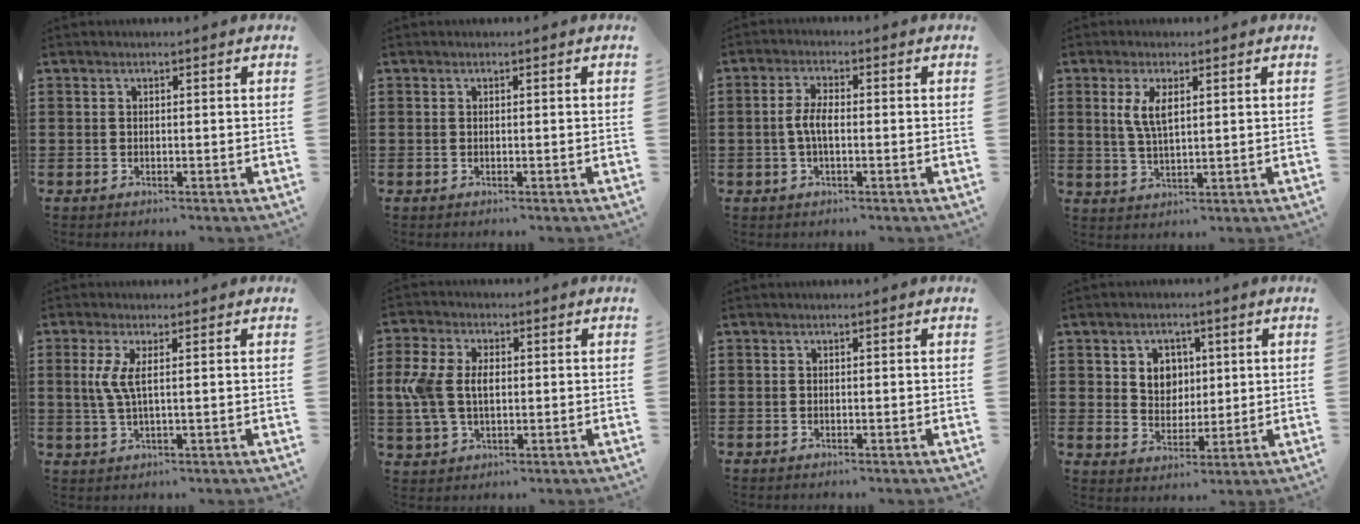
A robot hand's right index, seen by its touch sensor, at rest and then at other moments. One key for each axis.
{"total": 0.0}
{"total": 3.7, "fx": -0.4, "fy": 1.3, "fz": 3.5, "tx": -0.085, "ty": -0.004, "tz": -0.016}
{"total": 4.5, "fx": 1.5, "fy": 1.6, "fz": 4.0, "tx": -0.083, "ty": 0.005, "tz": 0.025}
{"total": 3.8, "fx": 0.8, "fy": 0.6, "fz": 3.7, "tx": -0.089, "ty": -0.007, "tz": 0.008}
{"total": 6.5, "fx": 0.1, "fy": 4.3, "fz": 5.0, "tx": -0.136, "ty": 0.002, "tz": -0.009}
{"total": 0.0}
{"total": 4.9, "fx": 1.7, "fy": 4.3, "fz": 1.6, "tx": -0.045, "ty": 0.012, "tz": 0.027}